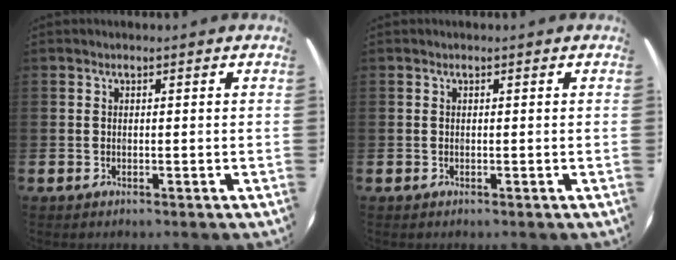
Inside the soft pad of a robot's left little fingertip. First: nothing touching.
{"total": 0.0}